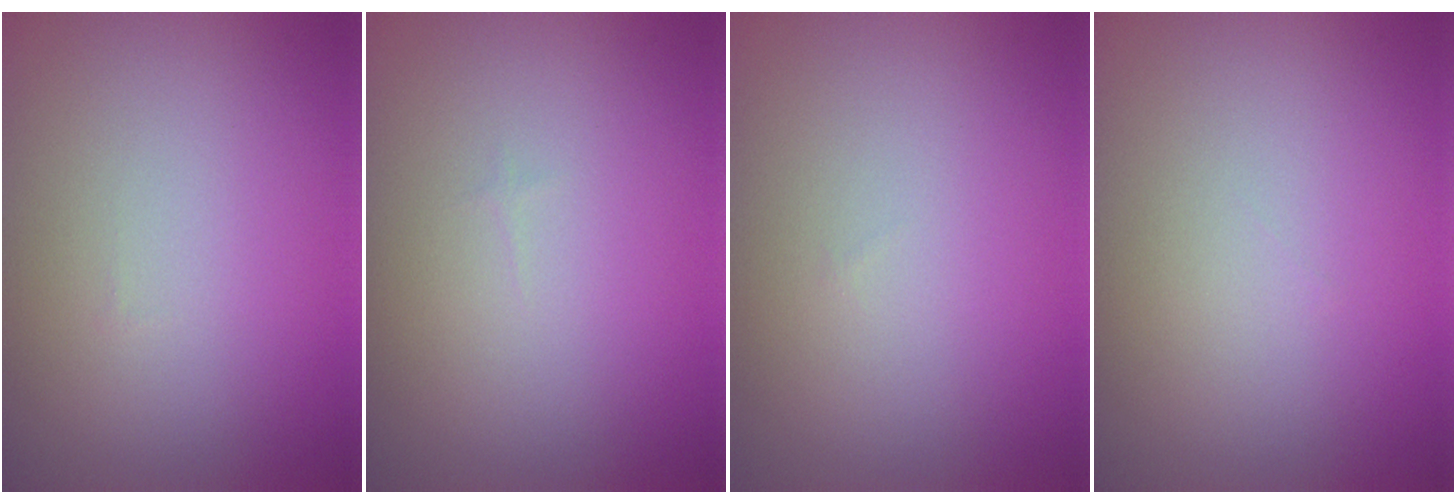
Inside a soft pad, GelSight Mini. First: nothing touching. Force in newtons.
{"total": 0.0}
{"total": 0.0}
{"total": 0.0}